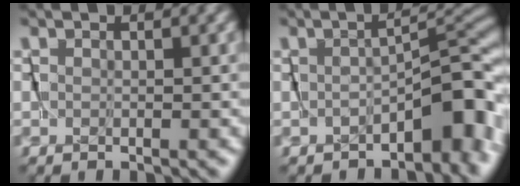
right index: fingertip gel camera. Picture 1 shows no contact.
{"total": 4.5, "force": [-3.3, 1.4, 2.6], "torque": [-0.021, 0.005, -0.053]}